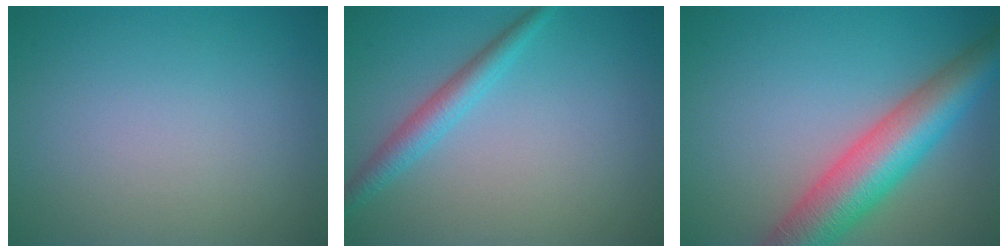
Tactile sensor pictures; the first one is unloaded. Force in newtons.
{"total": 2.6, "press": 2.6, "slide": 0.1}
{"total": 8.4, "press": 8.4, "slide": 0.4}